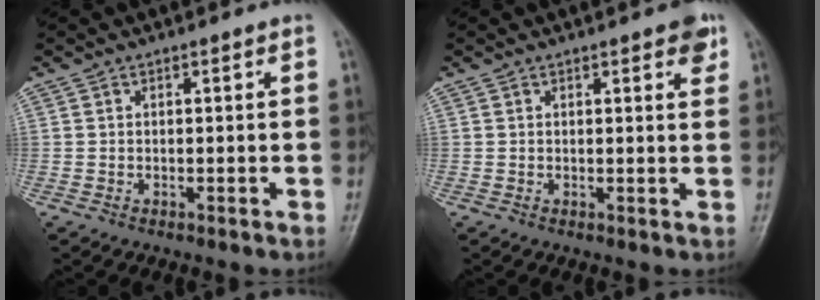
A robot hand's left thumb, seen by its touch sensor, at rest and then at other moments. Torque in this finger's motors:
{"motor_torque": [1.90, 1.23, 0.68, -0.40, 0.00]}